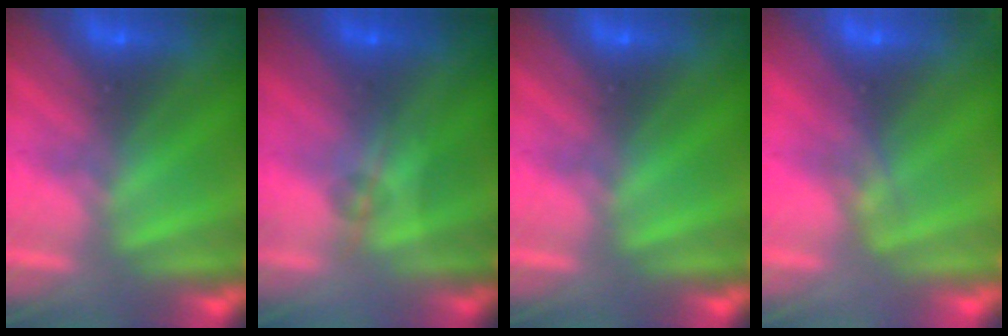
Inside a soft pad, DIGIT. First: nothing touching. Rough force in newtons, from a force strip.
{"total": 1.7}
{"total": 0.0}
{"total": 2.8}